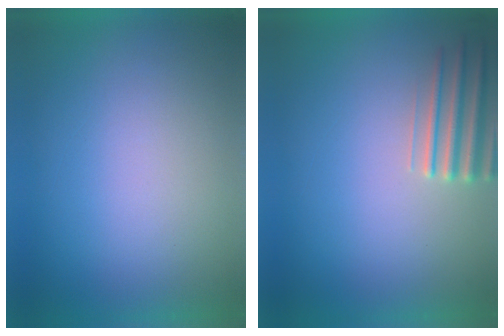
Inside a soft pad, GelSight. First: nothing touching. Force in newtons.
{"total": 2.8}